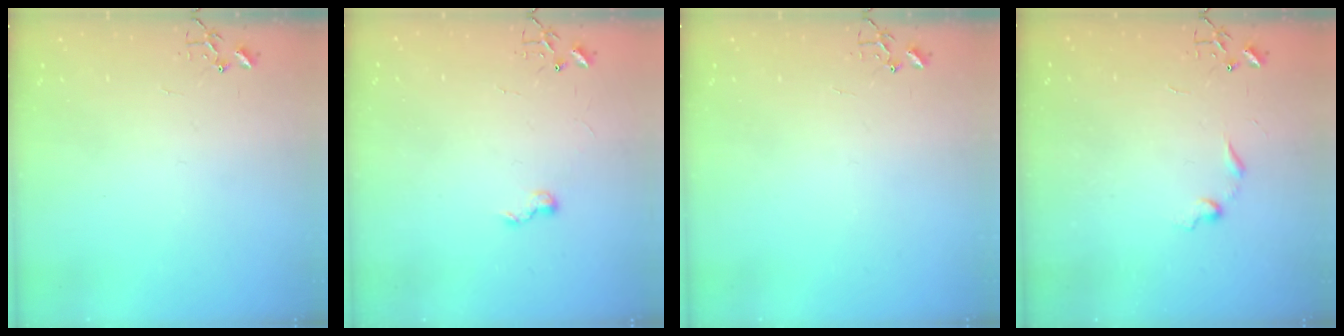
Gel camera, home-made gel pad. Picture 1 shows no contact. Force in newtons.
{"total": 5.4, "press": 5.3, "slide": 0.6}
{"total": 0.0}
{"total": 4.8, "press": 4.8, "slide": 0.7}